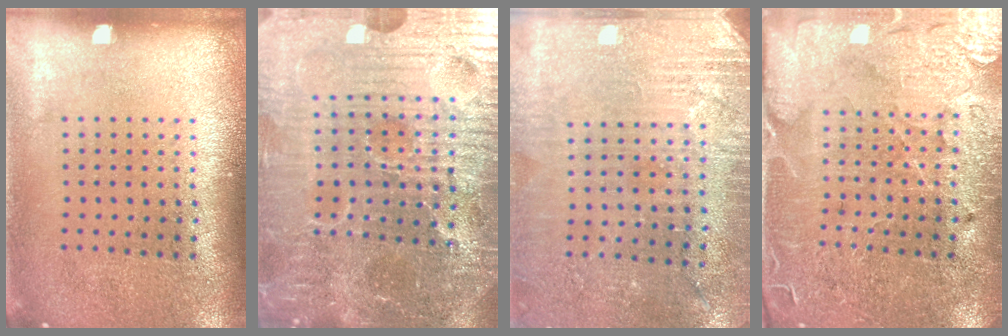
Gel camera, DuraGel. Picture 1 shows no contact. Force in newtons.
{"total": 6.4, "press": 6.0, "slide": 2.3}
{"total": 2.8, "press": 2.8, "slide": 0.4}
{"total": 3.7, "press": 3.6, "slide": 0.7}